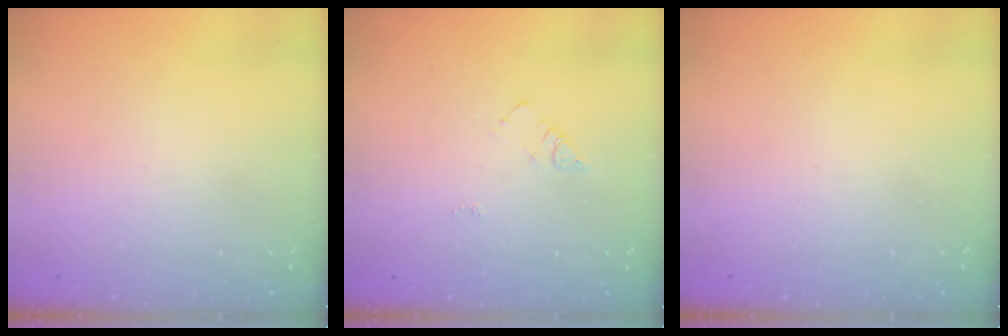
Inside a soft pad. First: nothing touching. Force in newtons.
{"total": 5.1, "press": 5.0, "slide": 0.9}
{"total": 0.0}